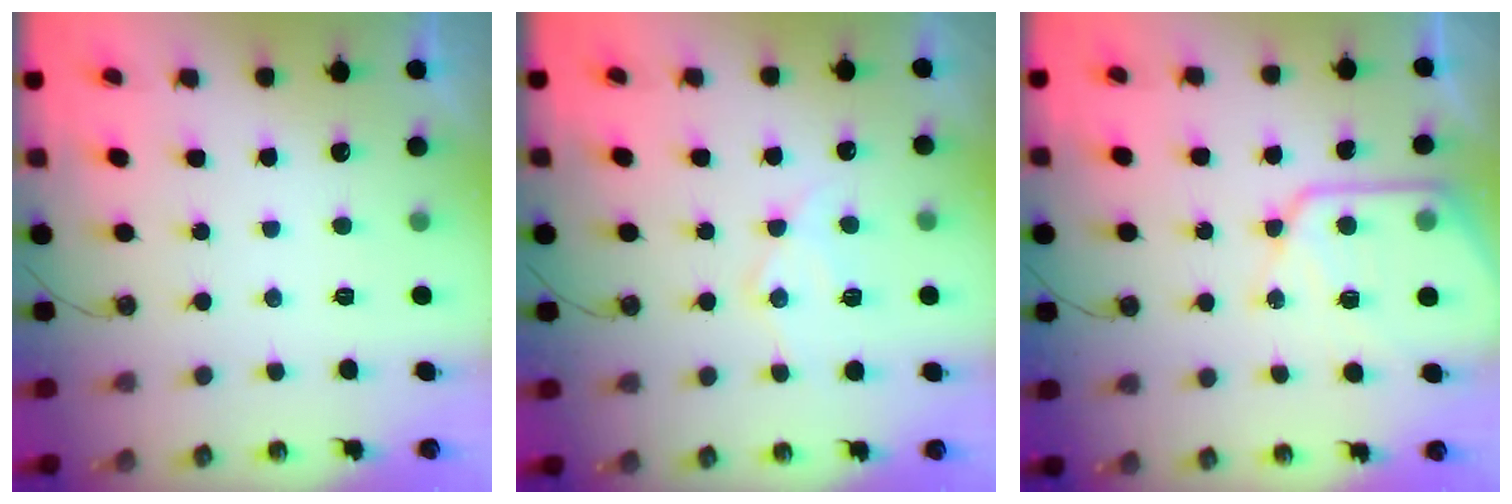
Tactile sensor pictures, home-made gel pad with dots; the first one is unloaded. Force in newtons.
{"total": 11.2, "press": 11.2, "slide": 0.8}
{"total": 13.2, "press": 13.2, "slide": 1.3}